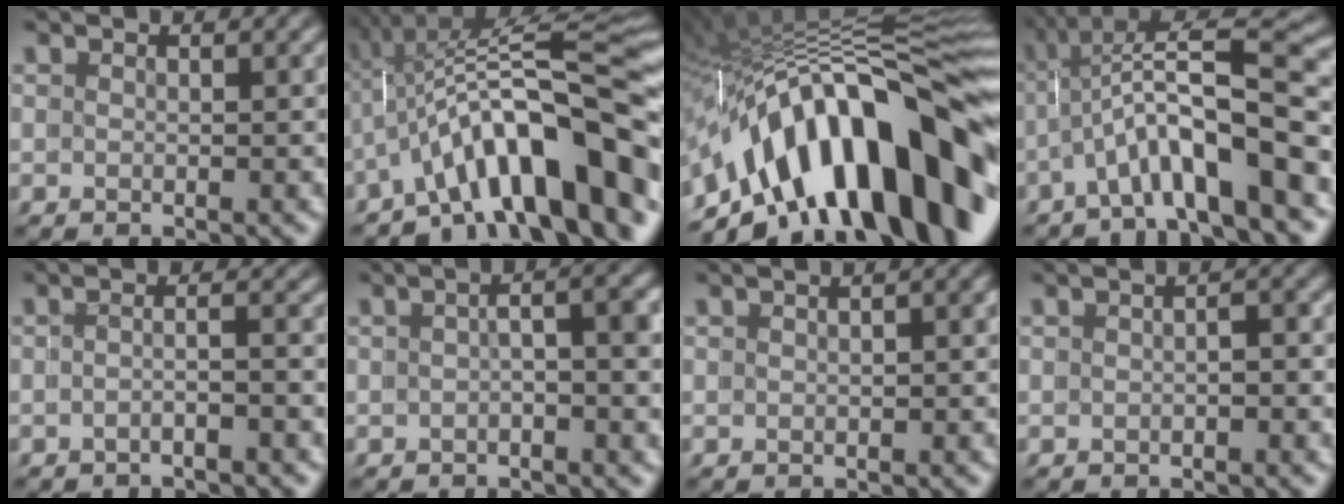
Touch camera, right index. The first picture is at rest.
{"total": 12.6, "force": [-2.6, 4.6, 11.5], "torque": [-0.173, 0.004, -0.033]}
{"total": 18.8, "force": [-3.8, 9.1, 16.0], "torque": [-0.254, 0.024, -0.053]}
{"total": 9.0, "force": [-0.3, 2.7, 8.6], "torque": [-0.123, 0.014, -0.004]}
{"total": 2.0, "force": [-1.6, -1.0, 0.7], "torque": [-0.009, -0.004, -0.026]}
{"total": 4.3, "force": [0.4, 1.0, 4.1], "torque": [-0.039, 0.015, 0.003]}
{"total": 0.8, "force": [-0.3, 0.3, 0.7], "torque": [-0.003, 0.010, -0.007]}
{"total": 1.2, "force": [-0.6, 0.7, 0.8], "torque": [-0.002, 0.009, -0.013]}